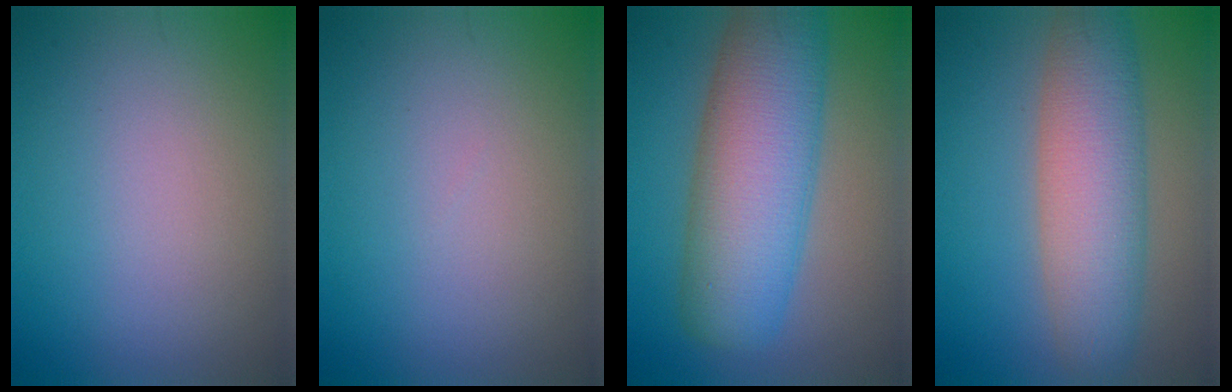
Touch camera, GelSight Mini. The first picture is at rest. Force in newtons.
{"total": 0.0}
{"total": 10.8, "press": 10.8, "slide": 0.4}
{"total": 7.8, "press": 7.8, "slide": 0.4}